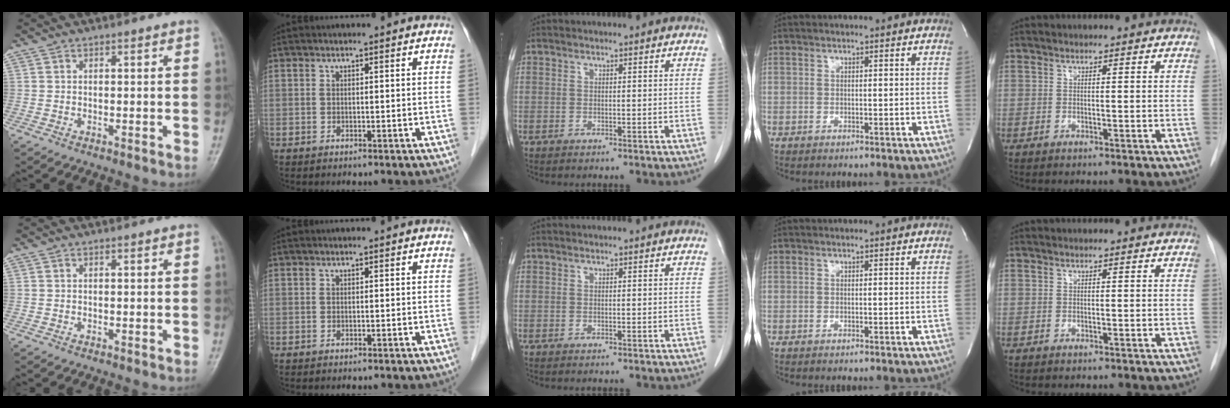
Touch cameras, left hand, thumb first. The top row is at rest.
{}